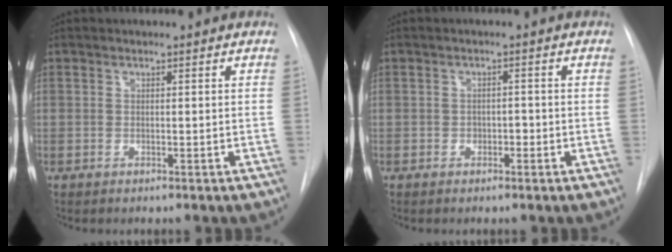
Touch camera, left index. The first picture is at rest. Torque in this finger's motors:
{"motor_torque": [0.03, 0.05, 0.00, -0.01]}